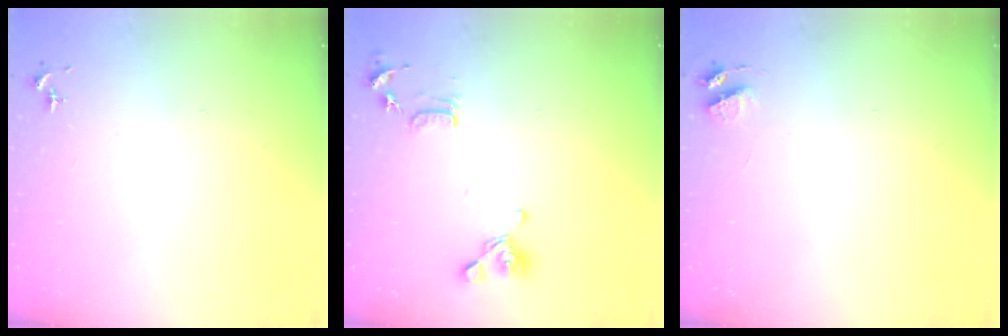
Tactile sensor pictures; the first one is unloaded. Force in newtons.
{"total": 12.9, "press": 12.8, "slide": 1.9}
{"total": 4.4, "press": 4.3, "slide": 0.6}